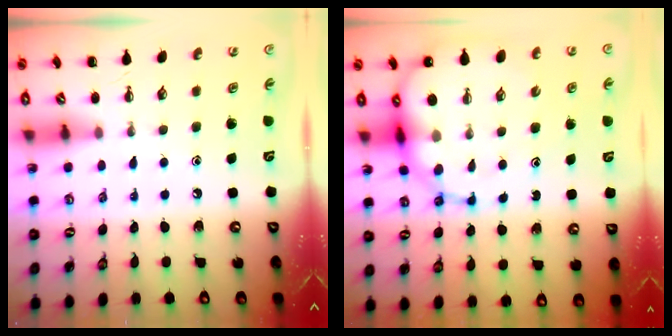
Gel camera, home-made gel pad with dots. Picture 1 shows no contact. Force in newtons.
{"total": 14.4, "press": 13.8, "slide": 4.2}